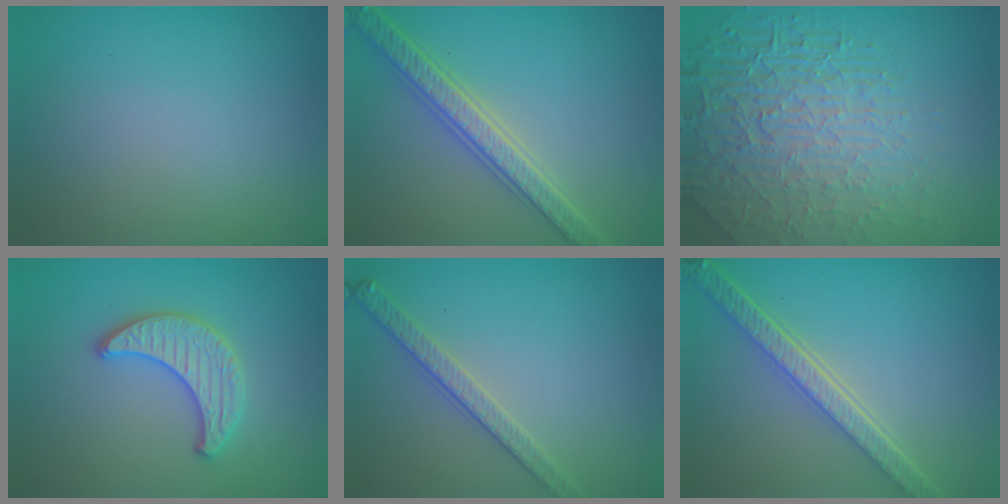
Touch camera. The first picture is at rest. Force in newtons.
{"total": 5.4, "press": 5.3, "slide": 1.0}
{"total": 8.9, "press": 6.0, "slide": 6.6}
{"total": 3.3, "press": 3.3, "slide": 0.2}
{"total": 2.8, "press": 2.6, "slide": 1.1}
{"total": 5.5, "press": 4.0, "slide": 3.7}